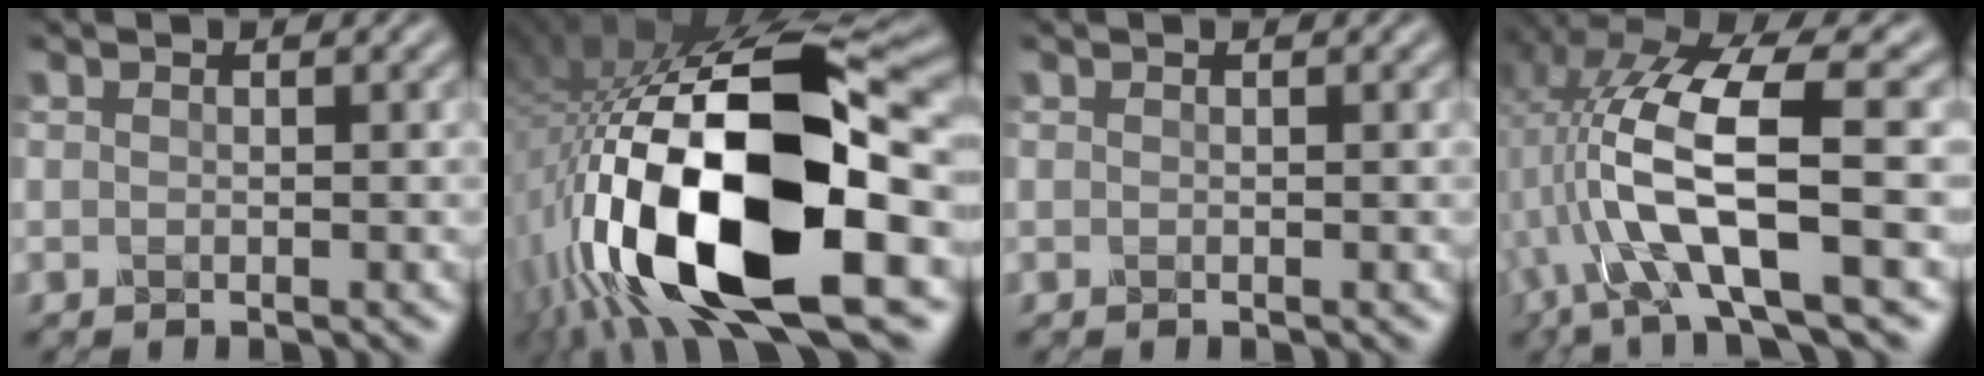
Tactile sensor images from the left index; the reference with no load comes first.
{"total": 20.5, "force": [-4.5, 8.7, 18.0], "torque": [-0.358, 0.001, -0.074]}
{"total": 0.0}
{"total": 10.0, "force": [0.3, 3.2, 9.5], "torque": [-0.190, 0.004, 0.010]}